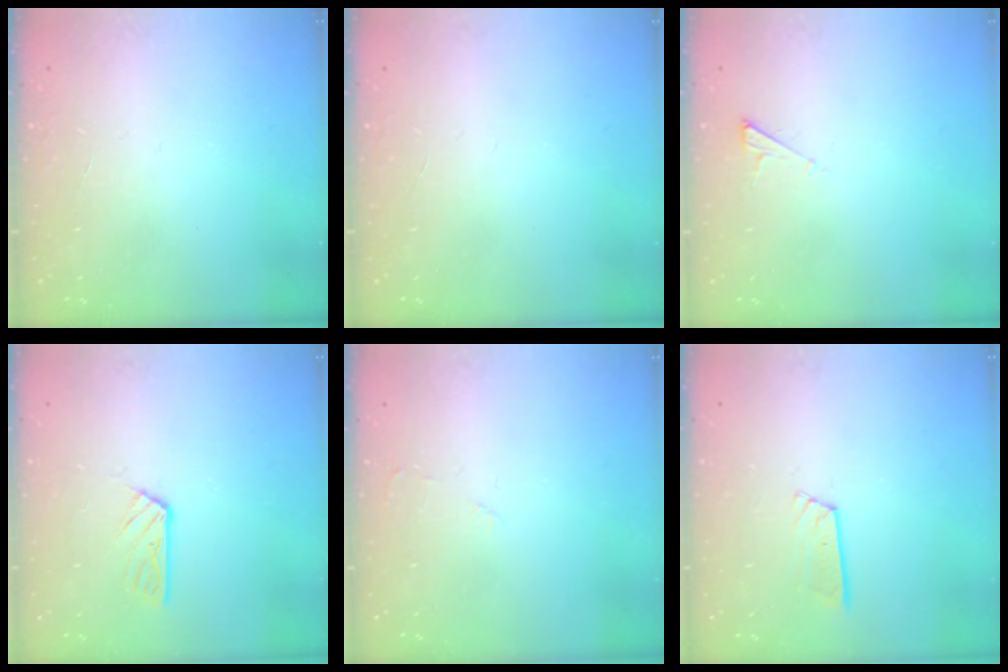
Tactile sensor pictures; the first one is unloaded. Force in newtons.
{"total": 0.0}
{"total": 2.3, "press": 2.2, "slide": 0.4}
{"total": 4.0, "press": 4.0, "slide": 0.2}
{"total": 2.5, "press": 2.5, "slide": 0.4}
{"total": 6.2, "press": 6.2, "slide": 0.4}